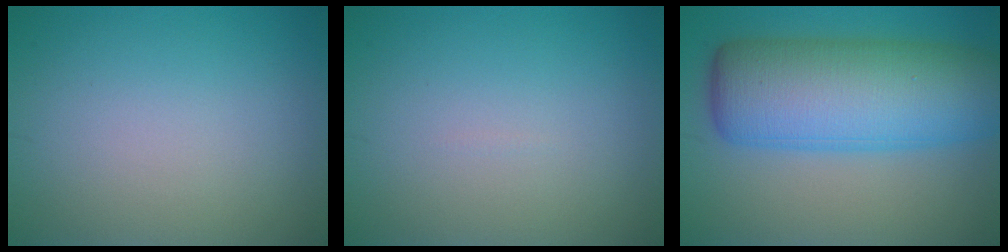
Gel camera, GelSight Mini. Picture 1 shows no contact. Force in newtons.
{"total": 0.0}
{"total": 12.2, "press": 12.2, "slide": 0.3}